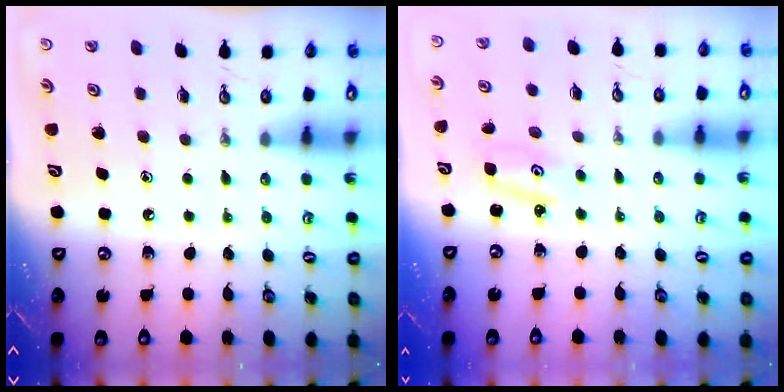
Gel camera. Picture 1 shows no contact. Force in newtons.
{"total": 2.6, "press": 2.6, "slide": 0.3}